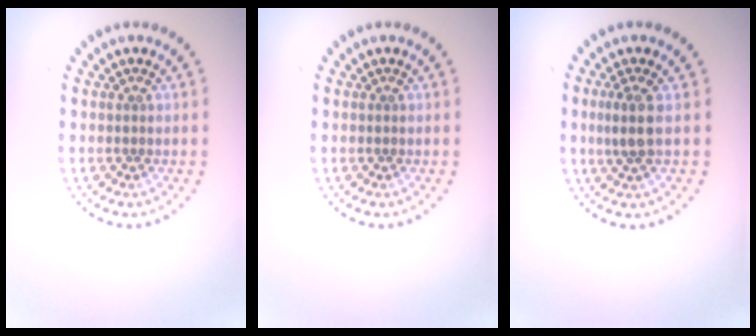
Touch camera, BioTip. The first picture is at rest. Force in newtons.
{"total": 0.0}
{"total": 2.2, "press": 1.8, "slide": 1.3}